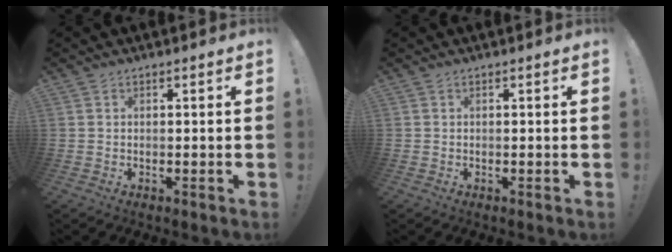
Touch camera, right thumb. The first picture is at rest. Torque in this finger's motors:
{"motor_torque": [-0.08, 0.11, -0.11, 0.17, 0.11]}